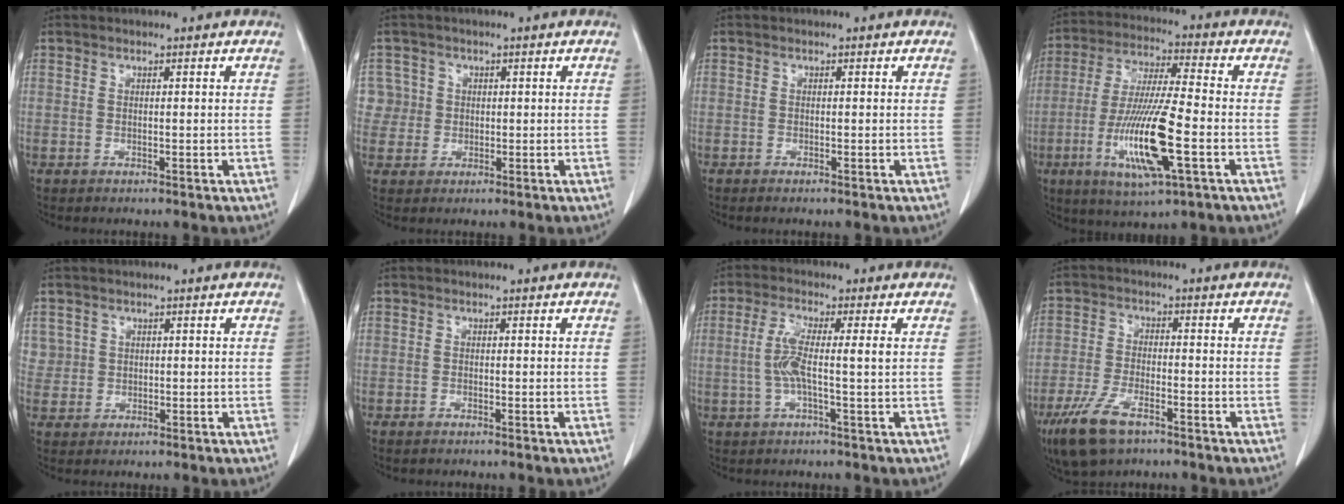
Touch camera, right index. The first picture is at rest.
{"total": 3.9, "force": [0.7, 3.8, -0.4], "torque": [0.027, 0.011, 0.013]}
{"total": 0.6, "force": [-0.5, 0.0, 0.4], "torque": [-0.008, -0.001, -0.008]}
{"total": 14.9, "force": [-4.4, 1.5, 14.2], "torque": [-0.283, -0.020, -0.080]}
{"total": 2.6, "force": [1.0, 2.3, -0.2], "torque": [0.021, 0.003, 0.014]}
{"total": 0.7, "force": [-0.6, 0.1, 0.3], "torque": [-0.010, -0.001, -0.009]}
{"total": 5.1, "force": [-0.1, 0.2, 5.1], "torque": [-0.112, 0.008, -0.004]}
{"total": 8.4, "force": [-5.3, 2.8, 5.9], "torque": [-0.128, -0.015, -0.095]}